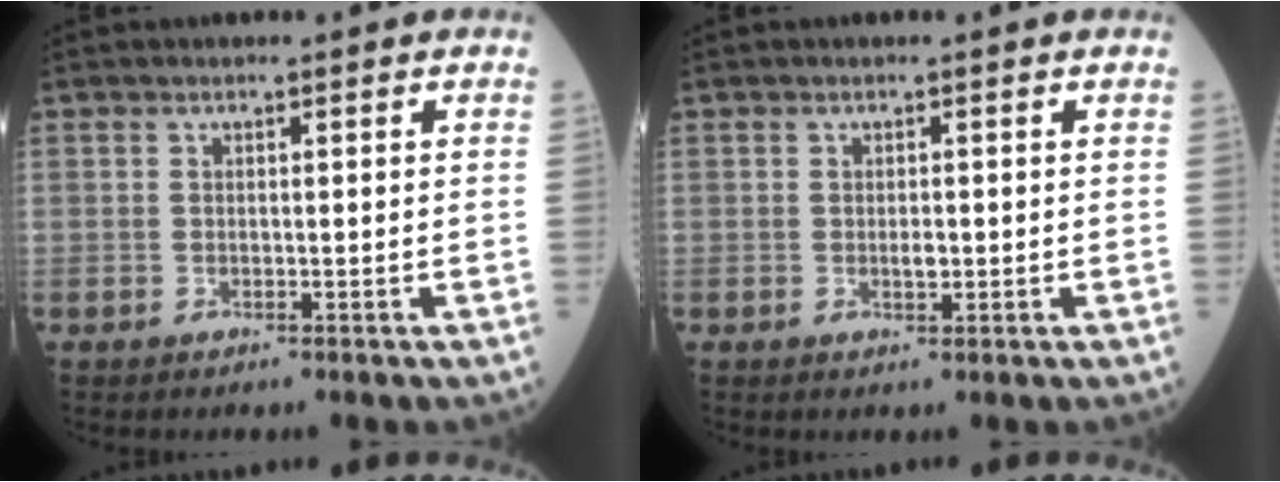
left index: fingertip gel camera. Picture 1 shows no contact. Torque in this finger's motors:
{"motor_torque": [0.51, 0.36, 0.04, 0.02]}